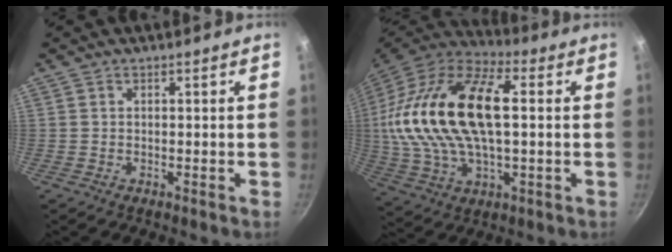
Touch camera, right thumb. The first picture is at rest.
{"total": 26.5, "force": [2.8, 13.6, 22.6], "torque": [-0.446, 0.024, 0.044]}